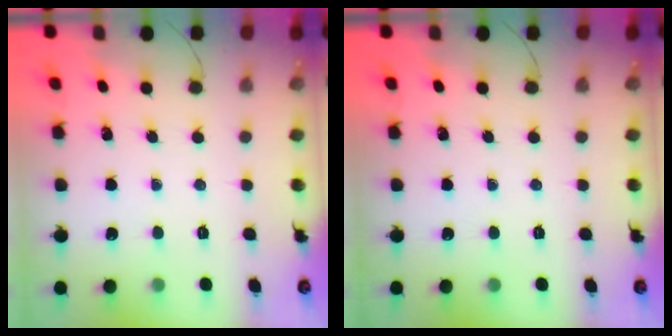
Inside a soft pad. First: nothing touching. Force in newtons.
{"total": 0.0}